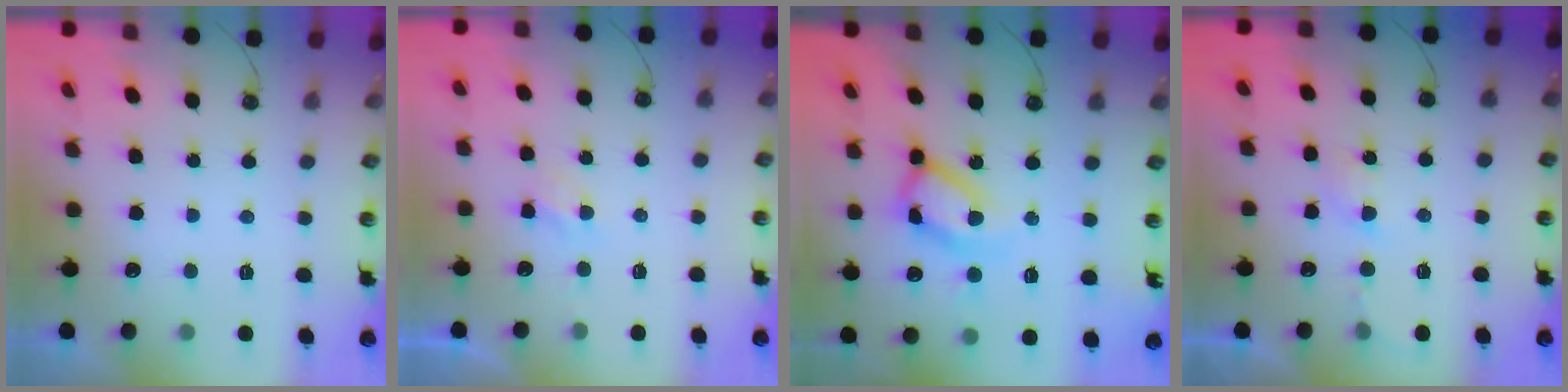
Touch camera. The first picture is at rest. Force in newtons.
{"total": 2.8, "press": 2.8, "slide": 0.2}
{"total": 14.9, "press": 14.8, "slide": 1.3}
{"total": 3.3, "press": 3.3, "slide": 0.5}